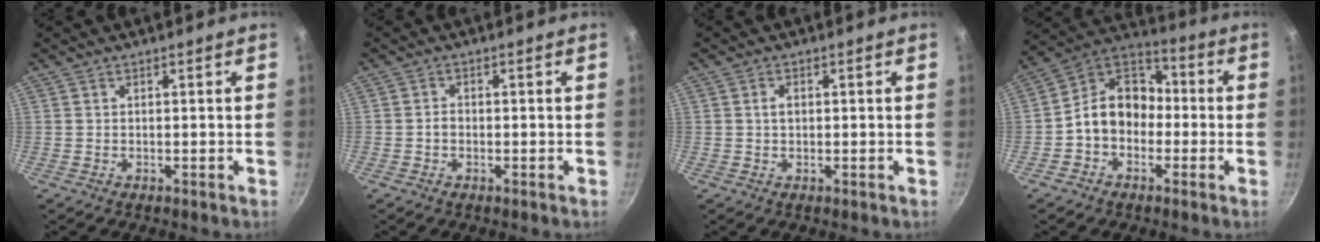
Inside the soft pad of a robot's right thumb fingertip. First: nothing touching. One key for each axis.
{"total": 1.4, "fx": -0.4, "fy": 1.0, "fz": 0.8, "tx": -0.010, "ty": 0.009, "tz": -0.009}
{"total": 1.7, "fx": 0.2, "fy": 1.2, "fz": 1.2, "tx": -0.017, "ty": 0.003, "tz": 0.003}
{"total": 12.0, "fx": -2.2, "fy": 9.5, "fz": 7.0, "tx": -0.075, "ty": 0.052, "tz": -0.062}